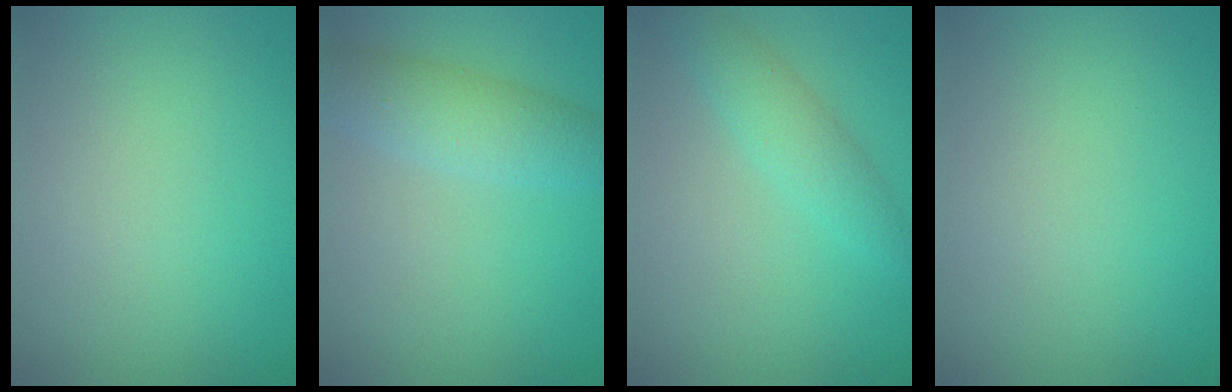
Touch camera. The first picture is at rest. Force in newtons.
{"total": 3.9, "press": 3.9, "slide": 0.1}
{"total": 2.6, "press": 2.6, "slide": 0.0}
{"total": 0.0}